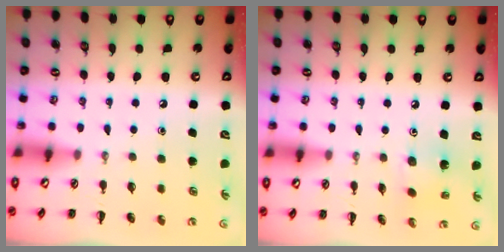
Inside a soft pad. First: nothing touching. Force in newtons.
{"total": 1.7, "press": 1.7, "slide": 0.5}